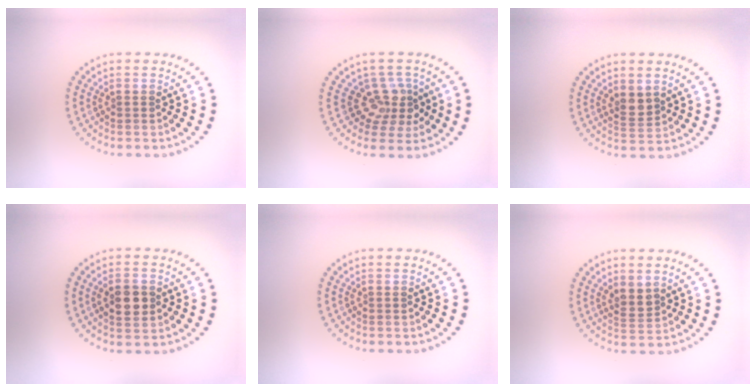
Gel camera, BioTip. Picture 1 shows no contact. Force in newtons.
{"total": 3.0, "press": 2.2, "slide": 2.1}
{"total": 1.9, "press": 1.7, "slide": 0.9}
{"total": 3.2, "press": 3.2, "slide": 0.2}
{"total": 0.0}
{"total": 1.8, "press": 1.5, "slide": 0.9}